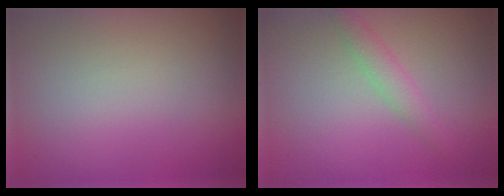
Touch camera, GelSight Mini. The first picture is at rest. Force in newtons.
{"total": 1.9, "press": 1.9, "slide": 0.1}